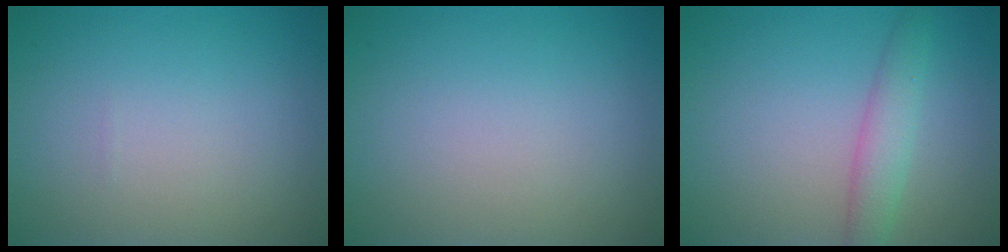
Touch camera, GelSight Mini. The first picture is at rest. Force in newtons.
{"total": 0.0}
{"total": 2.7, "press": 2.6, "slide": 0.2}